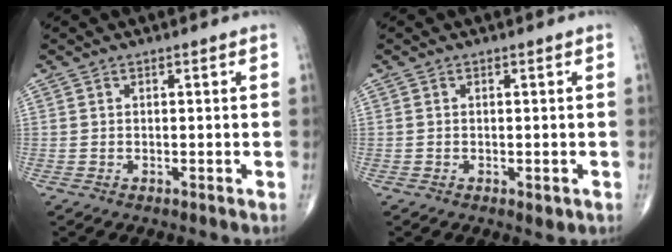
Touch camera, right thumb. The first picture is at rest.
{"total": 1.3, "force": [-0.5, 0.7, 1.1], "torque": [-0.012, -0.003, -0.004]}